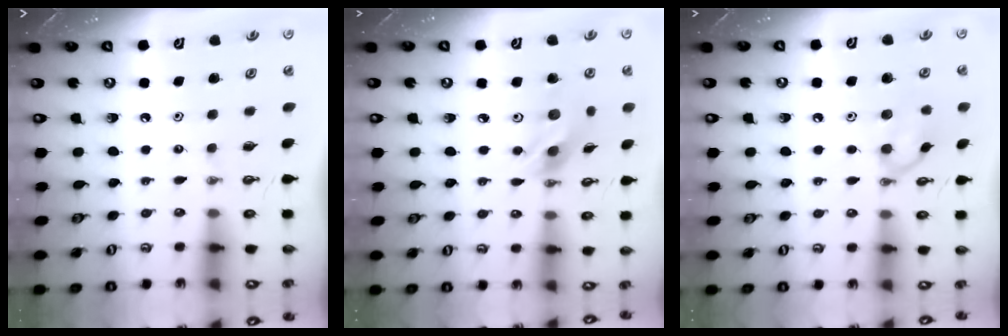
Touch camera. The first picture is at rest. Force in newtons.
{"total": 11.0, "press": 11.0, "slide": 0.6}
{"total": 9.8, "press": 9.4, "slide": 2.9}